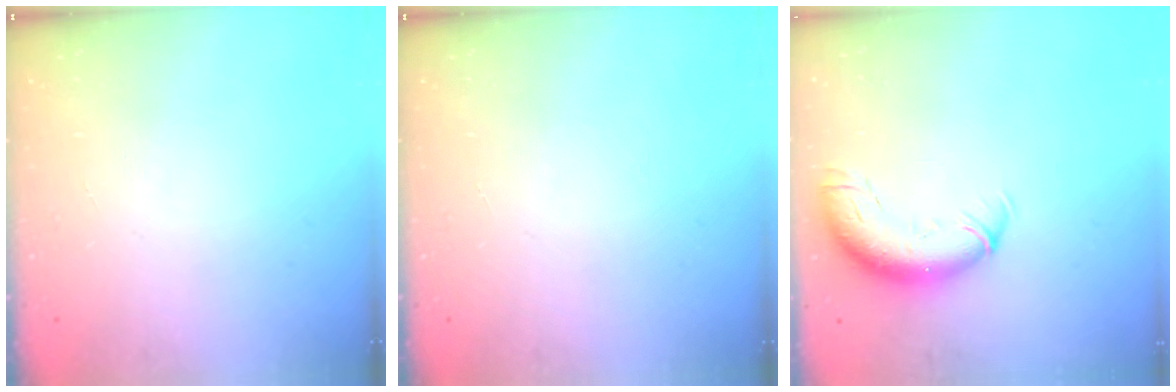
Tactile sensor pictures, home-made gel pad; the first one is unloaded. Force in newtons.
{"total": 0.0}
{"total": 12.1, "press": 11.7, "slide": 3.1}